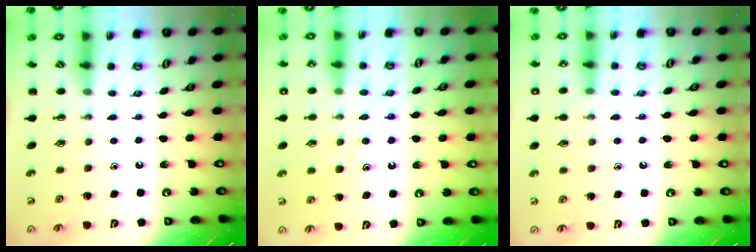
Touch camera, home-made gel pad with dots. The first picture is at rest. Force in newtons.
{"total": 11.1, "press": 11.1, "slide": 1.0}
{"total": 7.4, "press": 7.0, "slide": 2.4}